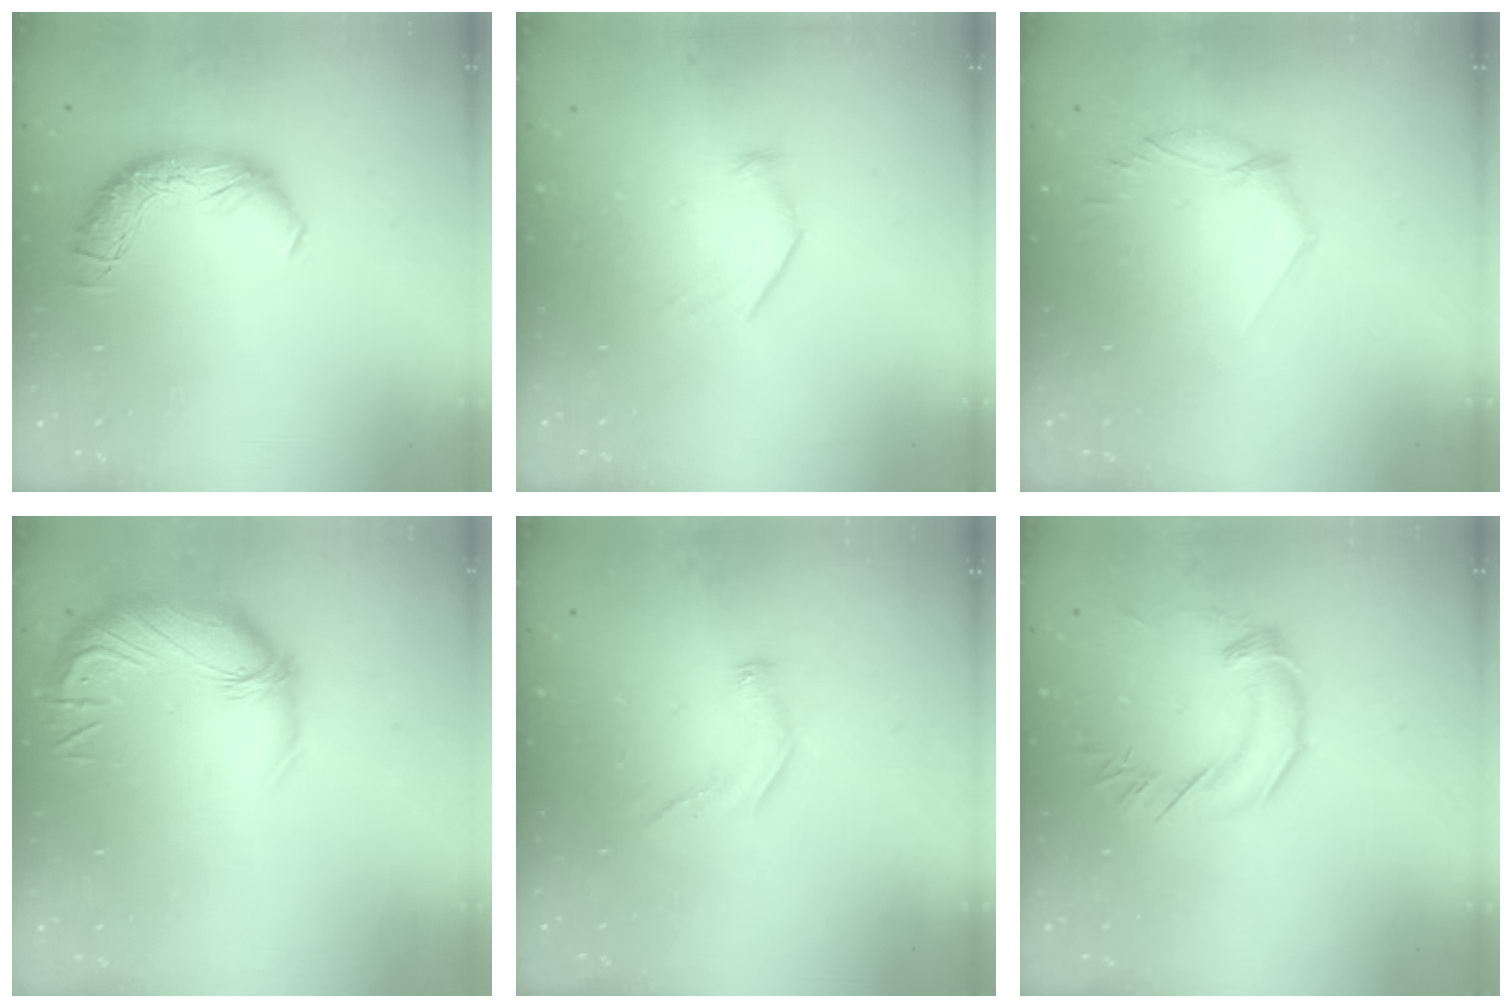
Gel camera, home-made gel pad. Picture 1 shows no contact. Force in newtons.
{"total": 7.5, "press": 7.4, "slide": 0.7}
{"total": 6.6, "press": 6.5, "slide": 1.1}
{"total": 3.2, "press": 0.0, "slide": 3.2}
{"total": 5.5, "press": 5.4, "slide": 0.9}
{"total": 1.6, "press": 1.6, "slide": 0.3}